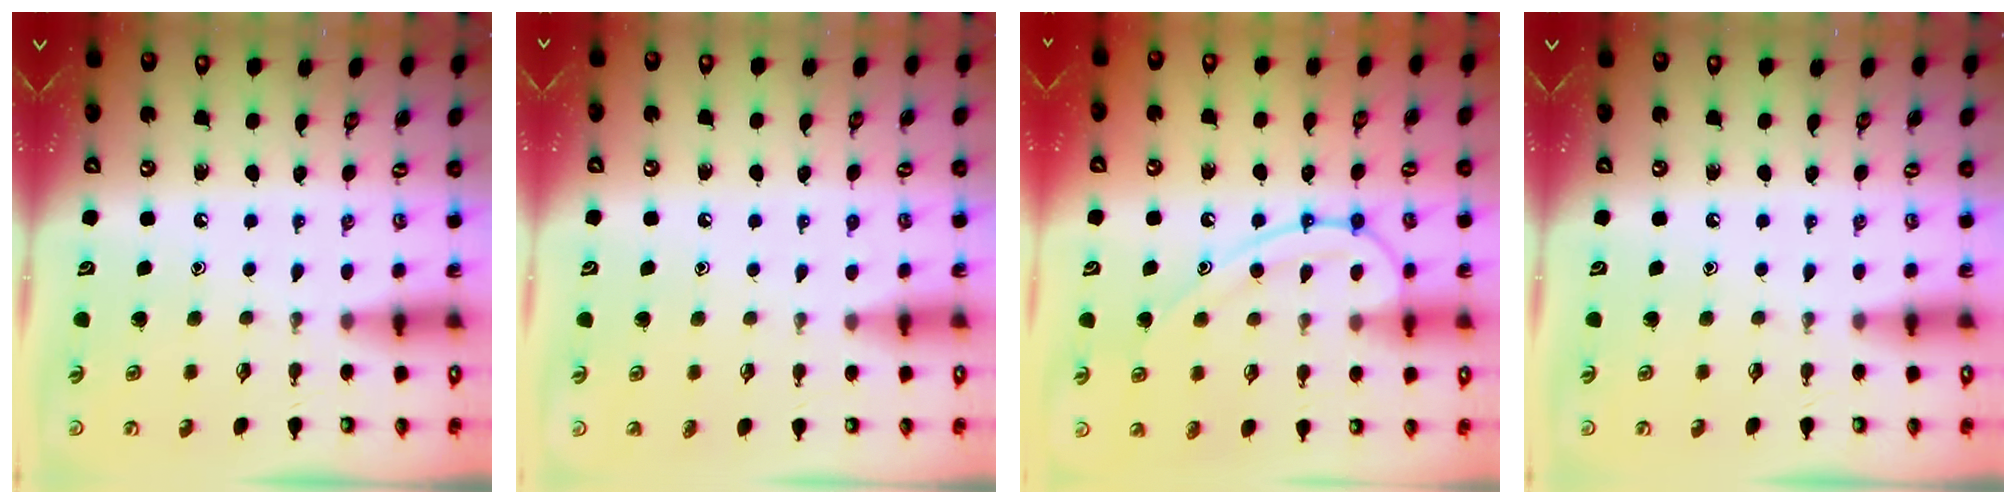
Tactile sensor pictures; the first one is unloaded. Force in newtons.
{"total": 3.2, "press": 3.2, "slide": 0.3}
{"total": 12.6, "press": 12.5, "slide": 1.4}
{"total": 0.0}